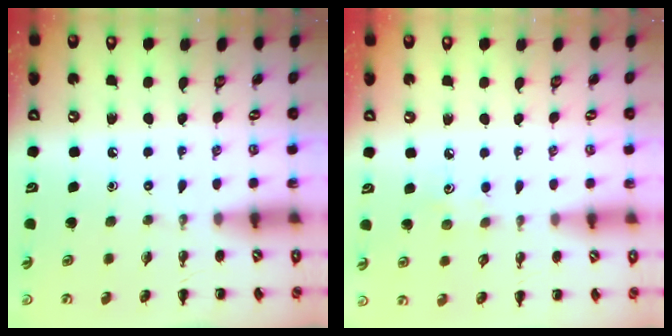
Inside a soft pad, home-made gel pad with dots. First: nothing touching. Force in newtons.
{"total": 2.8, "press": 2.6, "slide": 0.8}